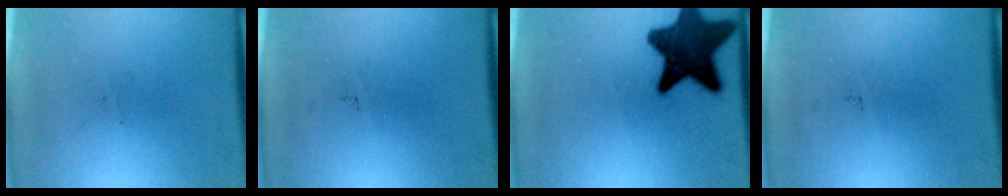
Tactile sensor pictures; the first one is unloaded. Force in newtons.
{"total": 0.0}
{"total": 13.1}
{"total": 0.0}